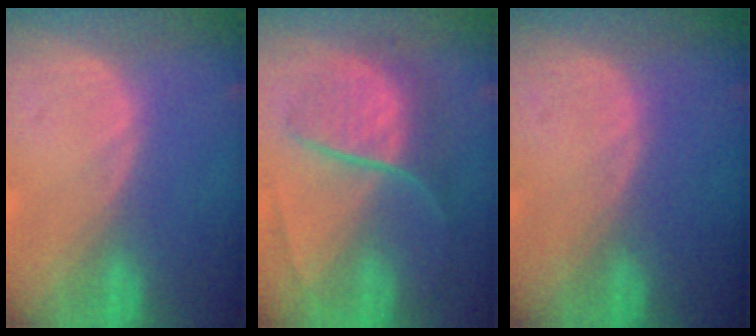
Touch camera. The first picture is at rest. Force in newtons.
{"total": 8.3, "press": 7.6, "slide": 3.3}
{"total": 0.0}